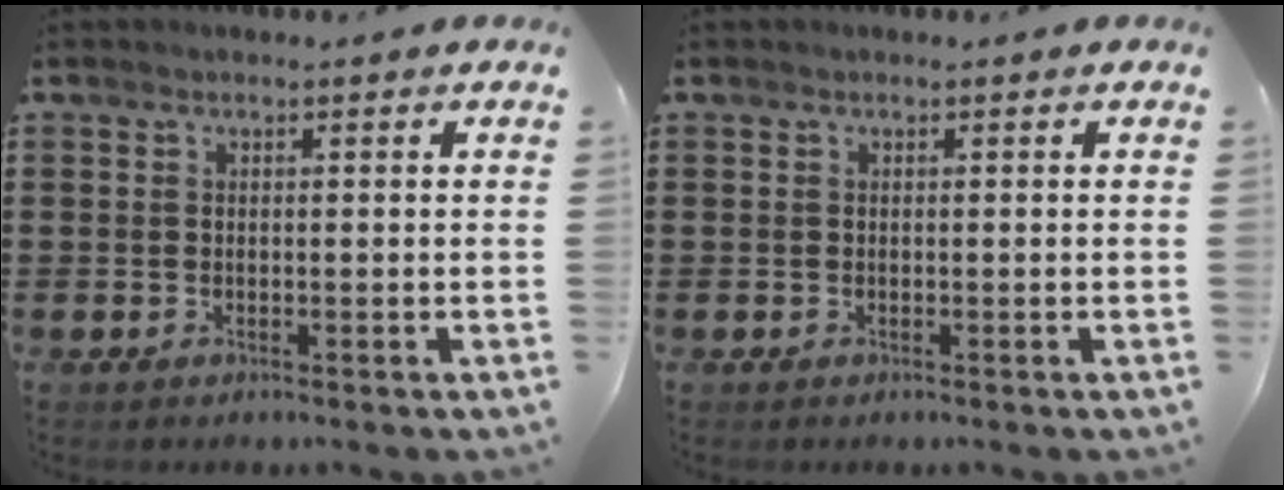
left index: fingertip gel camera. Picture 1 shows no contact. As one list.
[{"total": 0.0}]